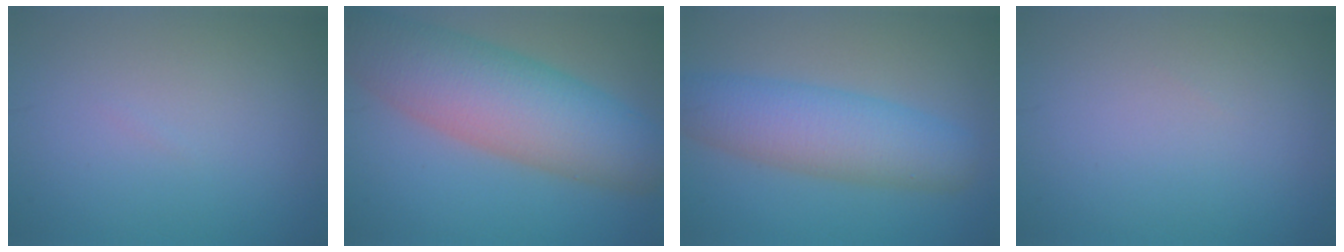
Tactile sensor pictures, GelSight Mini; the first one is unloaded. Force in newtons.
{"total": 10.2, "press": 10.2, "slide": 0.5}
{"total": 6.7, "press": 6.7, "slide": 0.1}
{"total": 0.0}